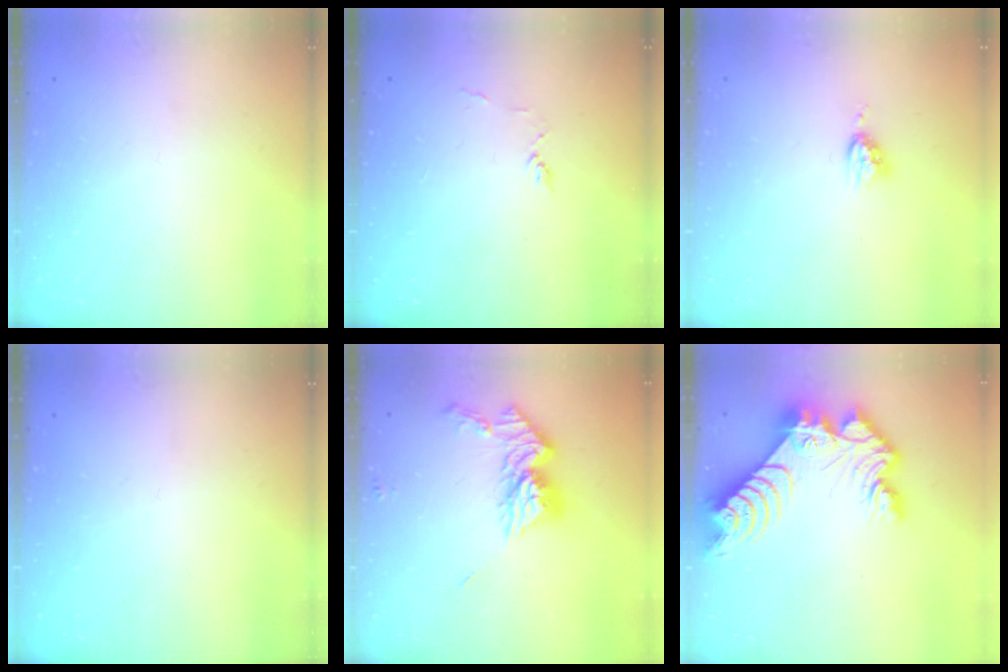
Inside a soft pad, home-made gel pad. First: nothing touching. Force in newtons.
{"total": 2.6, "press": 2.6, "slide": 0.3}
{"total": 5.1, "press": 5.1, "slide": 0.5}
{"total": 0.0}
{"total": 13.6, "press": 13.6, "slide": 1.1}
{"total": 16.6, "press": 16.5, "slide": 1.4}